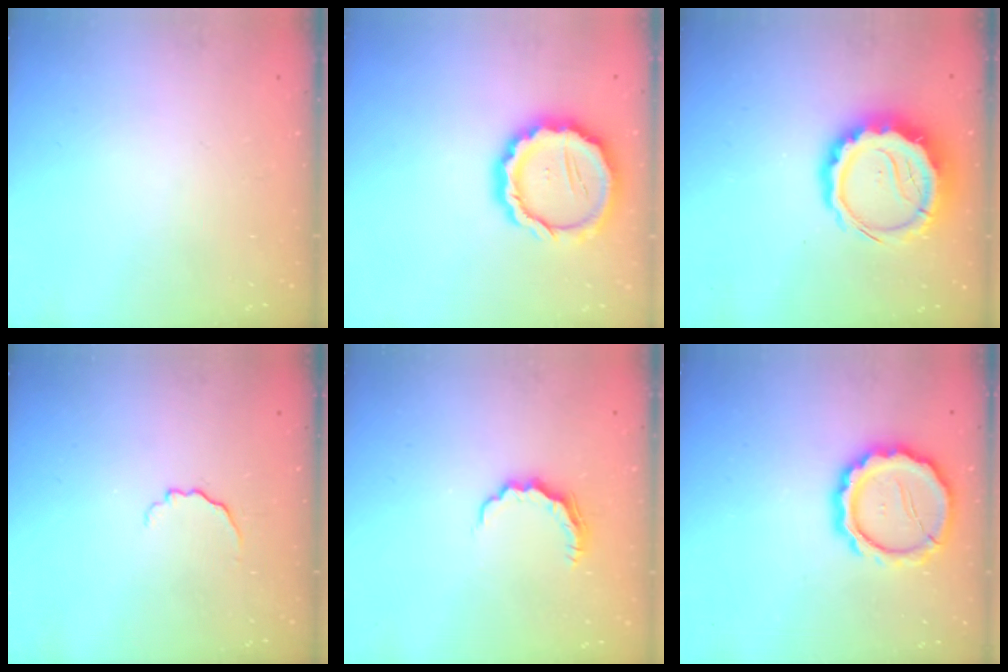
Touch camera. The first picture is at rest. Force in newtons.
{"total": 15.3, "press": 15.0, "slide": 2.9}
{"total": 10.5, "press": 10.1, "slide": 2.8}
{"total": 3.3, "press": 3.2, "slide": 0.8}
{"total": 5.8, "press": 5.8, "slide": 0.6}
{"total": 15.3, "press": 15.0, "slide": 2.8}